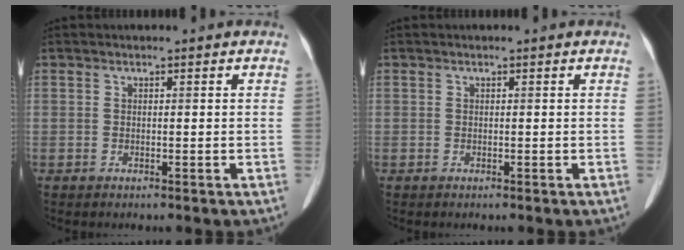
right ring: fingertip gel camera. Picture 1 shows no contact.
{"total": 0.0}